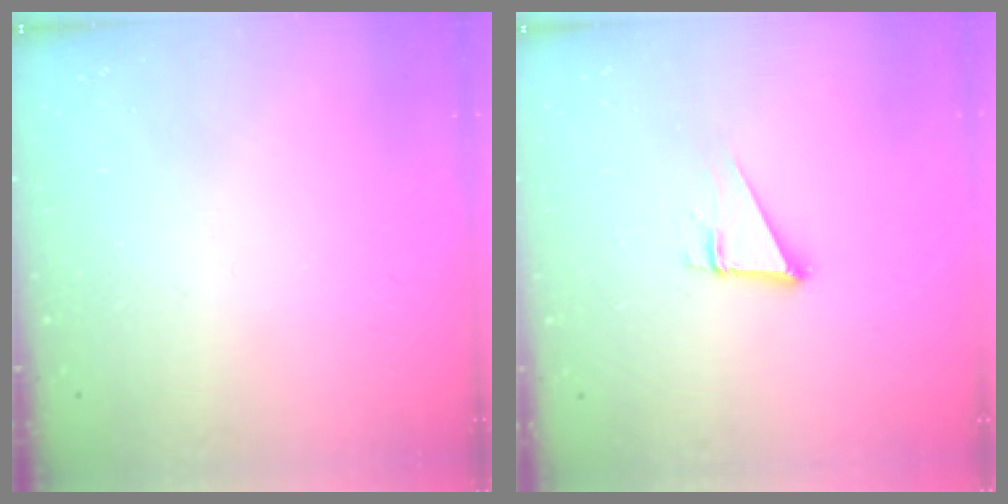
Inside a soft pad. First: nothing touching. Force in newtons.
{"total": 3.6, "press": 3.6, "slide": 0.3}